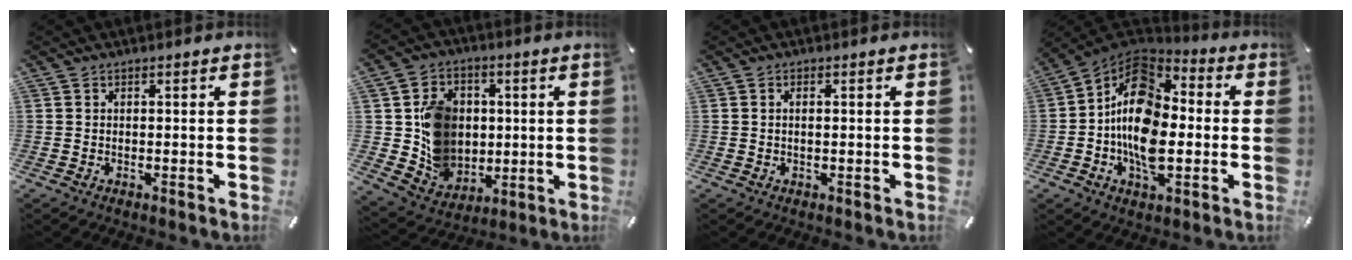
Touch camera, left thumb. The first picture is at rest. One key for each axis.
{"total": 12.0, "fx": 1.9, "fy": 10.9, "fz": 4.5, "tx": -0.091, "ty": -0.002, "tz": 0.050}
{"total": 1.1, "fx": 0.0, "fy": 0.4, "fz": 1.1, "tx": -0.021, "ty": 0.001, "tz": -0.001}
{"total": 16.6, "fx": -2.5, "fy": 10.6, "fz": 12.5, "tx": -0.239, "ty": 0.007, "tz": -0.052}